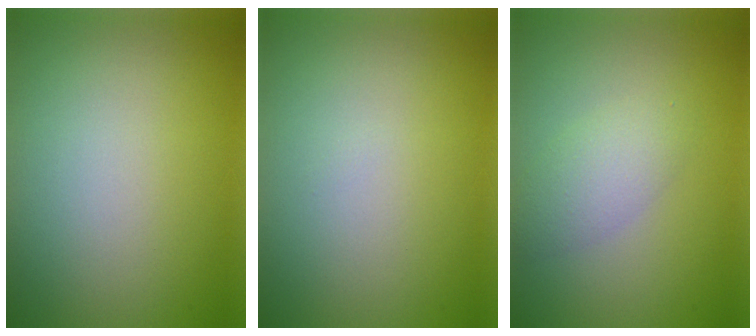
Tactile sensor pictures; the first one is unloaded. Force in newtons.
{"total": 0.0}
{"total": 2.4, "press": 2.4, "slide": 0.2}